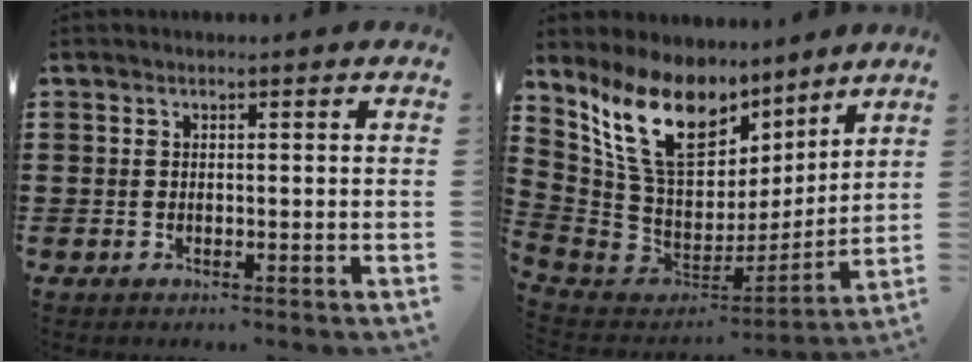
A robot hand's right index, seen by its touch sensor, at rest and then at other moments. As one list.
[{"total": 15.6, "force": [9.2, 8.8, 8.9], "torque": [-0.229, -0.037, 0.169]}]